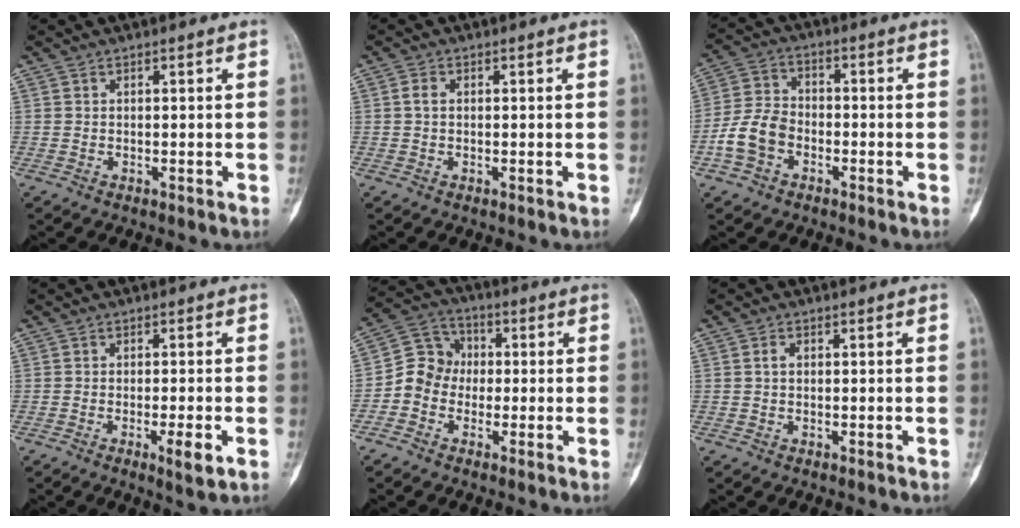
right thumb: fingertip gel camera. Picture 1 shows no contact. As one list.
[{"total": 1.4, "force": [0.1, 0.9, 1.1], "torque": [-0.017, 0.003, 0.001]}, {"total": 8.3, "force": [-3.1, 5.9, 4.9], "torque": [-0.094, 0.028, -0.064]}, {"total": 4.3, "force": [-1.5, 0.6, 4.0], "torque": [-0.065, -0.008, -0.023]}, {"total": 7.8, "force": [-1.4, 7.1, 3.1], "torque": [-0.029, 0.034, -0.042]}, {"total": 1.1, "force": [0.1, 0.7, 0.8], "torque": [-0.009, 0.004, 0.000]}]